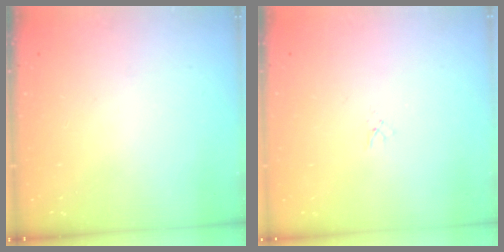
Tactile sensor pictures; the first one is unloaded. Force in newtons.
{"total": 1.5, "press": 1.5, "slide": 0.1}